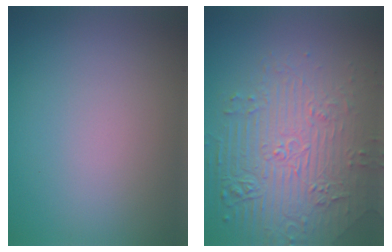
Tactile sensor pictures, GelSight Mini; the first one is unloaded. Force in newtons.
{"total": 8.1, "press": 5.8, "slide": 5.7}